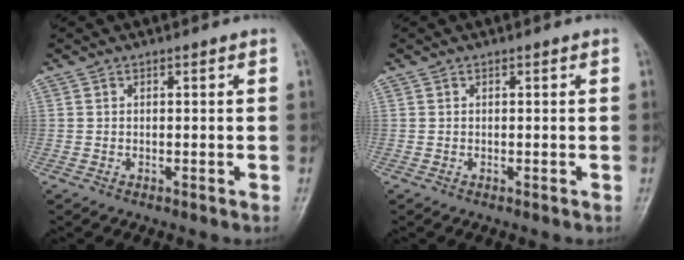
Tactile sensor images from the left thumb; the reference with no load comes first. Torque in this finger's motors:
{"motor_torque": [0.00, 0.00, 0.00, 0.00, 0.00]}